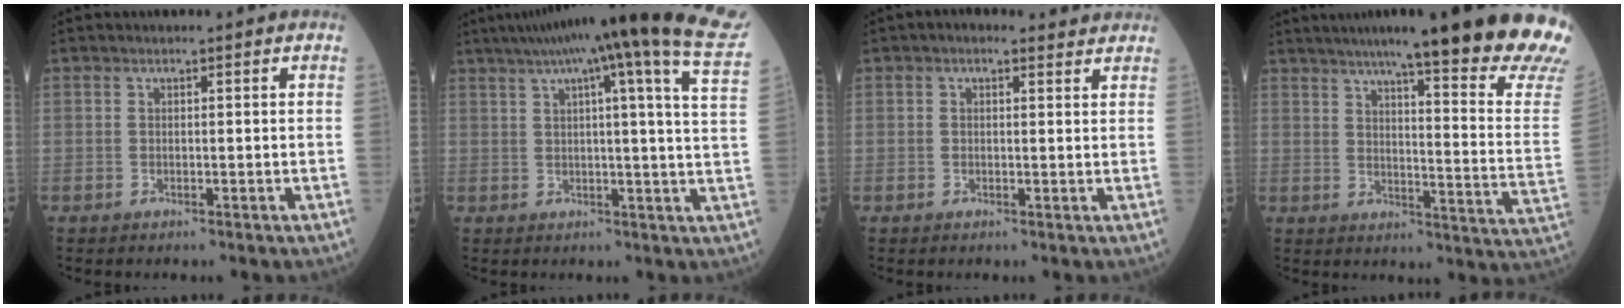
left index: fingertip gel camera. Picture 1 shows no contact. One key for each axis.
{"total": 23.7, "fx": 18.2, "fy": -0.8, "fz": 15.1, "tx": -0.226, "ty": -0.020, "tz": 0.216}
{"total": 2.4, "fx": 1.8, "fy": 1.2, "fz": 1.2, "tx": -0.019, "ty": 0.016, "tz": 0.019}
{"total": 27.5, "fx": 22.4, "fy": 0.5, "fz": 15.9, "tx": -0.178, "ty": -0.080, "tz": 0.270}